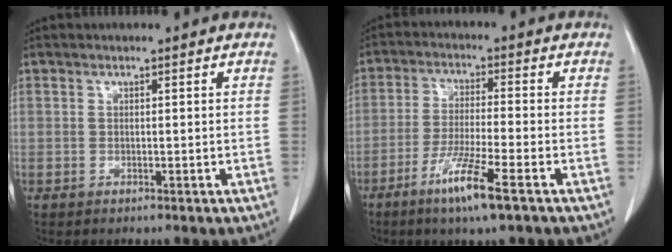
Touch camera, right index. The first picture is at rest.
{"total": 8.6, "force": [-4.9, -0.1, 7.0], "torque": [-0.138, -0.020, -0.091]}